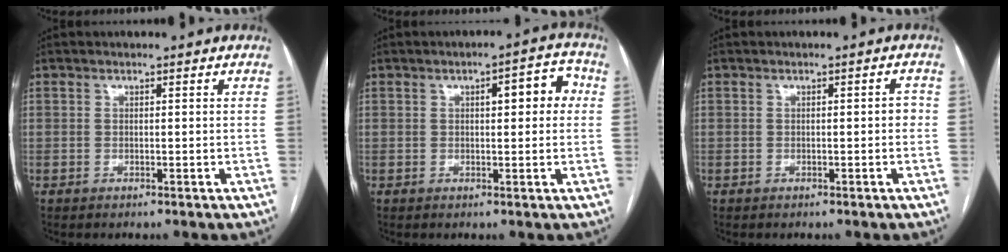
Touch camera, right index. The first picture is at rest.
{"total": 6.0, "force": [1.4, 1.9, 5.5], "torque": [-0.069, 0.023, 0.015]}
{"total": 1.8, "force": [-0.1, 0.6, 1.6], "torque": [-0.019, 0.010, 0.000]}